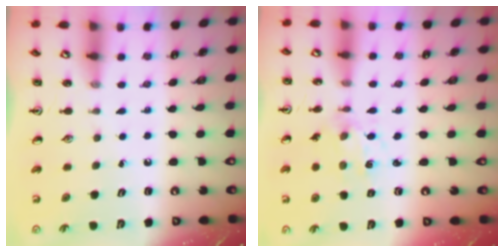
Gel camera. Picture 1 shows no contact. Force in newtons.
{"total": 2.6, "press": 2.5, "slide": 0.4}